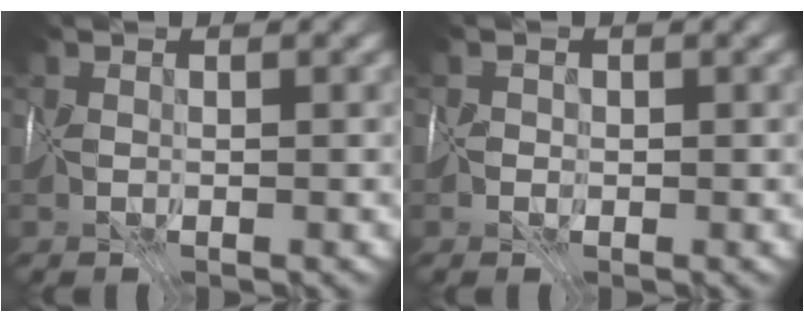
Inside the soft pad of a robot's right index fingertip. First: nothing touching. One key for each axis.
{"total": 0.7, "fx": -0.3, "fy": 0.3, "fz": -0.6, "tx": 0.026, "ty": 0.009, "tz": -0.013}